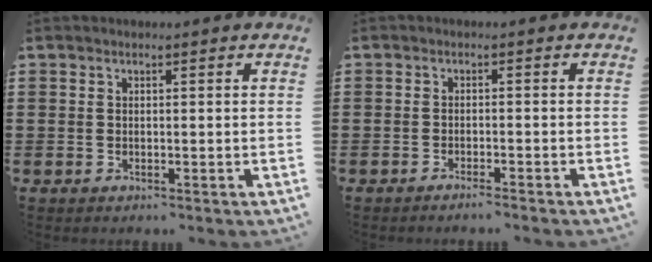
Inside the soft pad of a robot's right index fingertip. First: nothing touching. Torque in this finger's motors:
{"motor_torque": [-0.71, 1.02, -0.20, -0.03]}